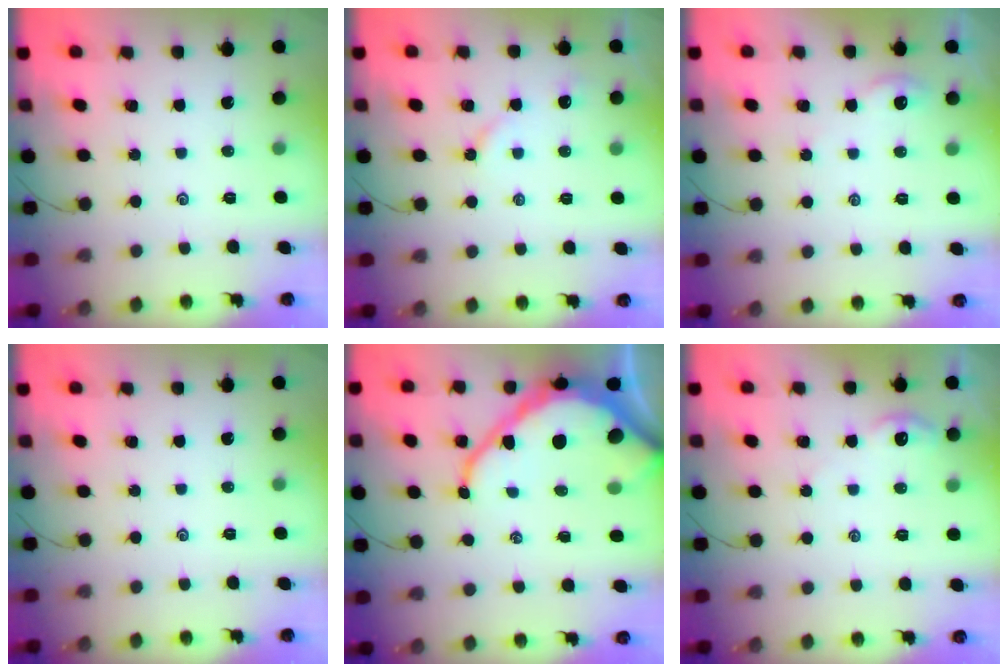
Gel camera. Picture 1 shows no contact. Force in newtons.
{"total": 5.2, "press": 5.2, "slide": 0.5}
{"total": 2.2, "press": 2.2, "slide": 0.4}
{"total": 0.0}
{"total": 15.7, "press": 15.6, "slide": 1.7}
{"total": 3.7, "press": 3.7, "slide": 0.6}